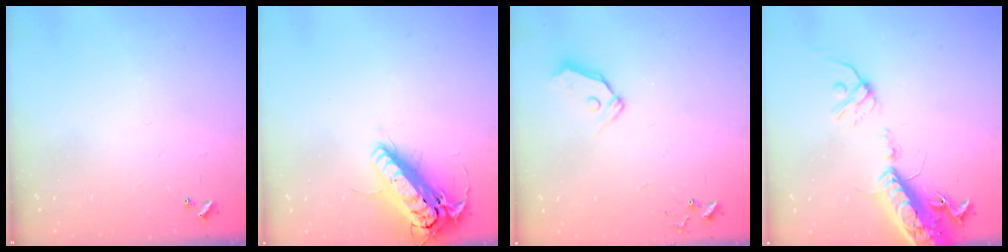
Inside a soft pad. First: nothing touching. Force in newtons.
{"total": 17.8, "press": 17.5, "slide": 3.4}
{"total": 7.3, "press": 7.2, "slide": 0.8}
{"total": 17.4, "press": 16.9, "slide": 4.1}